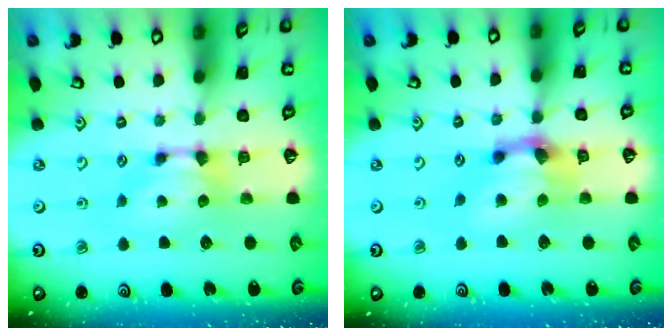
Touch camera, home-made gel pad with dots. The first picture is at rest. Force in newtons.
{"total": 4.5, "press": 4.0, "slide": 1.9}